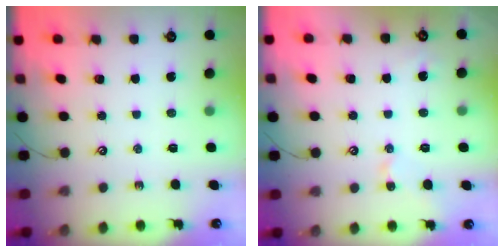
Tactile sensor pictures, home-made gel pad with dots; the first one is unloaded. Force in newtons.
{"total": 2.6, "press": 2.6, "slide": 0.1}